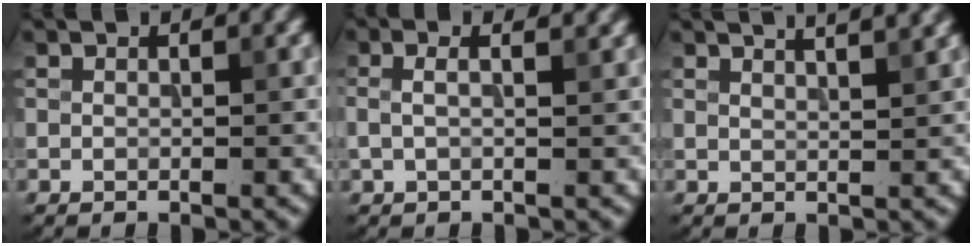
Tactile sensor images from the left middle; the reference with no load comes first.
{"total": 3.0, "force": [1.2, 1.2, 2.5], "torque": [-0.036, 0.010, -0.003]}
{"total": 5.4, "force": [3.9, 2.0, 3.1], "torque": [-0.009, 0.040, 0.016]}